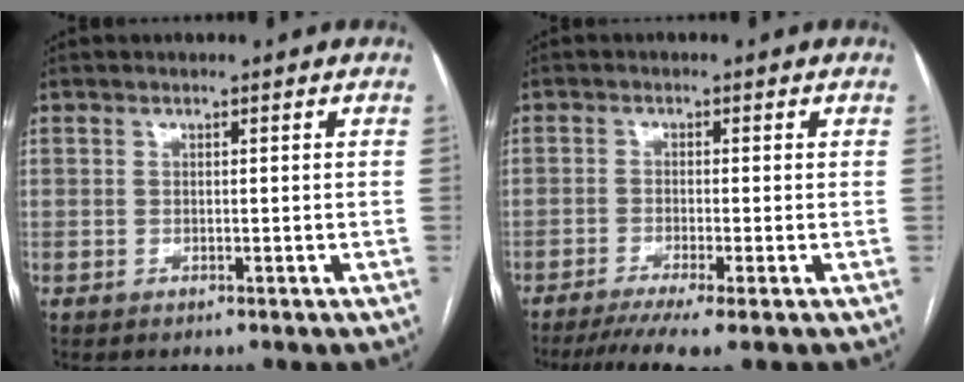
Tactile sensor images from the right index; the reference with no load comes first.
{"total": 6.5, "force": [-4.6, -0.3, 4.6], "torque": [-0.071, -0.011, -0.074]}